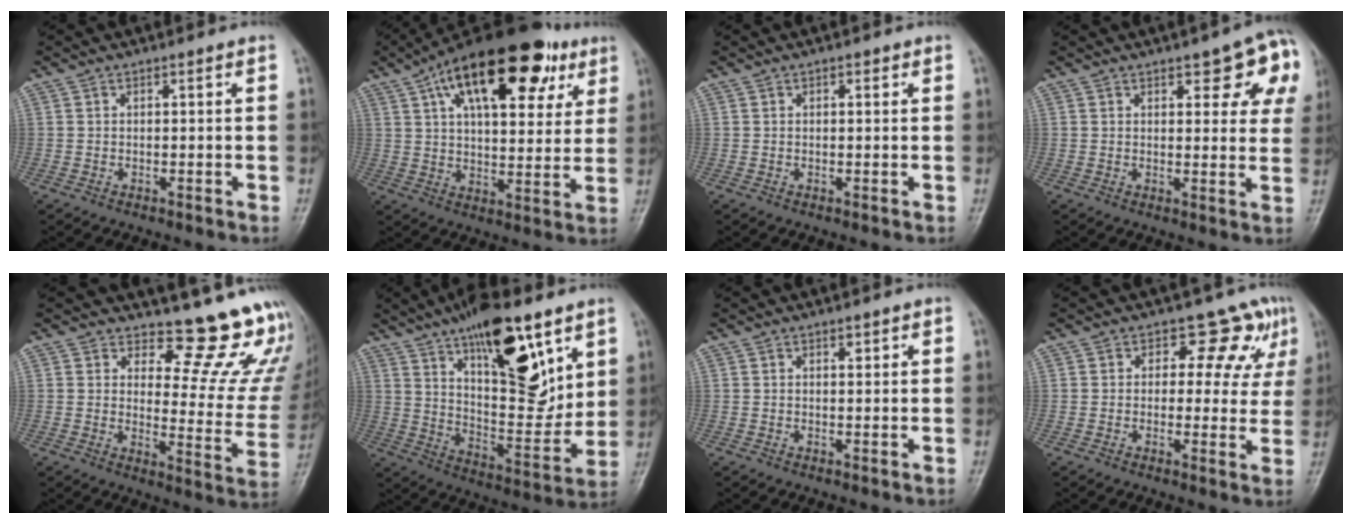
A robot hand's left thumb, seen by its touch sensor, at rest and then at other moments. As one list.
[{"total": 24.8, "force": [12.0, 11.4, 18.5], "torque": [-0.262, 0.001, 0.184]}, {"total": 1.0, "force": [0.5, 0.6, 0.7], "torque": [-0.006, 0.001, 0.003]}, {"total": 11.0, "force": [4.9, 4.3, 8.9], "torque": [-0.068, -0.015, 0.052]}, {"total": 14.4, "force": [13.0, 3.7, 4.8], "torque": [-0.017, -0.155, 0.146]}, {"total": 22.7, "force": [11.9, 9.2, 17.0], "torque": [-0.224, -0.059, 0.201]}, {"total": 1.1, "force": [0.6, 0.5, 0.6], "torque": [-0.004, -0.003, 0.008]}, {"total": 7.6, "force": [4.2, 5.3, 3.6], "torque": [0.000, -0.016, 0.040]}]